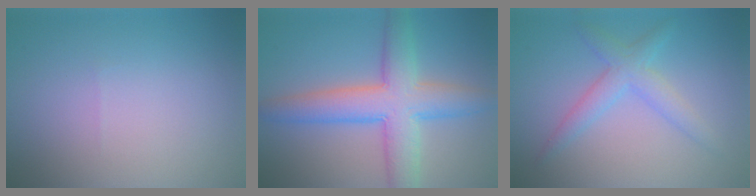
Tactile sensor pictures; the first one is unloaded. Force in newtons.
{"total": 7.4, "press": 7.4, "slide": 0.1}
{"total": 3.0, "press": 3.0, "slide": 0.1}